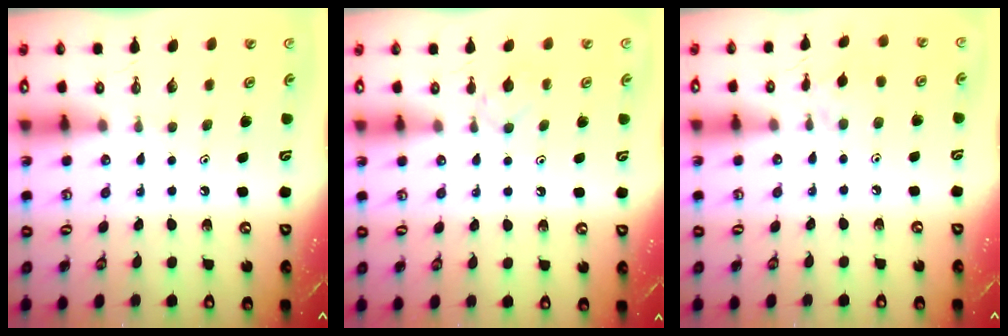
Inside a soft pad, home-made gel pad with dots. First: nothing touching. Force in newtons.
{"total": 2.9, "press": 2.8, "slide": 0.6}
{"total": 2.3, "press": 2.3, "slide": 0.4}